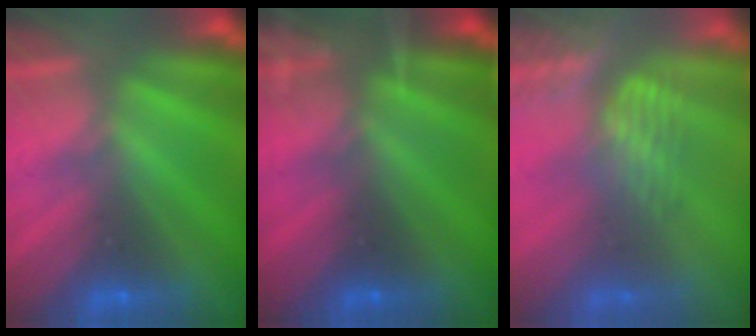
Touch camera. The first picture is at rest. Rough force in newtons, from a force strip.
{"total": 7.8}
{"total": 4.8}